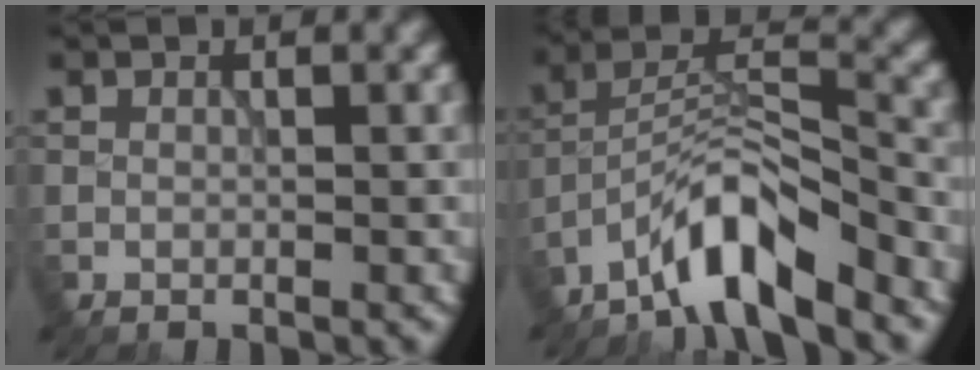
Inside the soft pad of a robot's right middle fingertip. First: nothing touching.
{"total": 6.9, "force": [-5.3, 1.5, 4.2], "torque": [-0.071, 0.013, -0.099]}